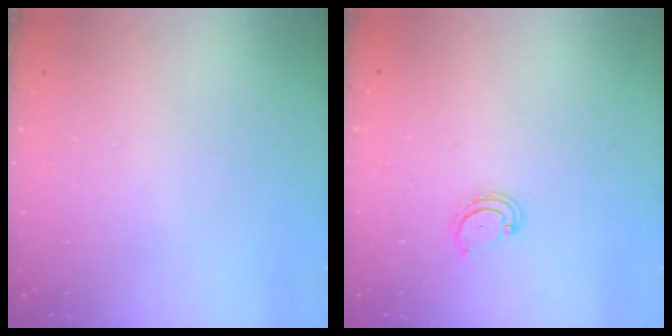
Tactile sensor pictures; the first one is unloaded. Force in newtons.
{"total": 2.8, "press": 2.8, "slide": 0.2}